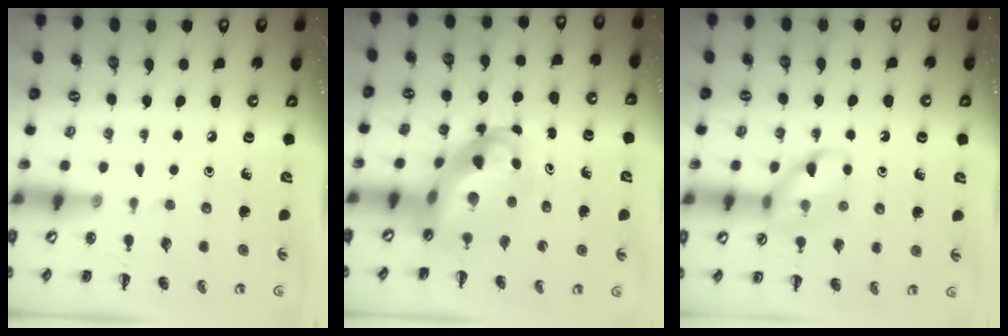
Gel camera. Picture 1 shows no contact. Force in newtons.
{"total": 9.7, "press": 9.2, "slide": 3.0}
{"total": 11.9, "press": 11.8, "slide": 1.2}